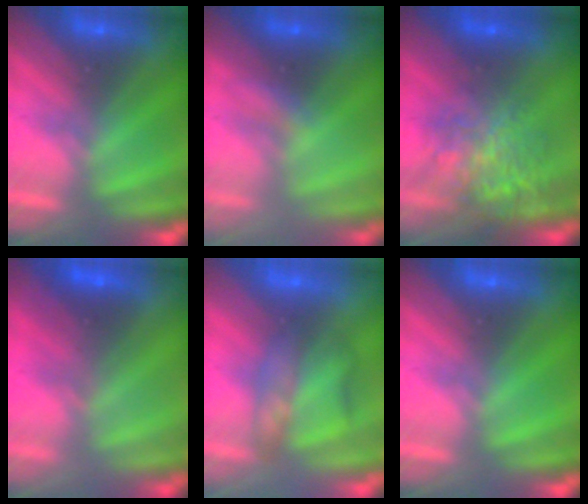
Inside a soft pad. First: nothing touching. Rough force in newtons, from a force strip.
{"total": 2.1}
{"total": 7.3}
{"total": 1.8}
{"total": 2.3}
{"total": 0.0}